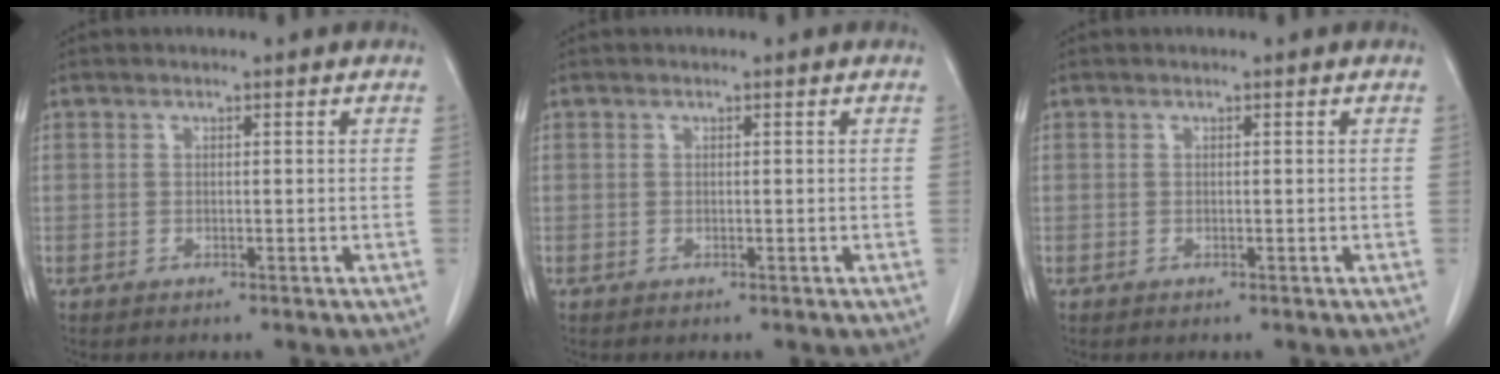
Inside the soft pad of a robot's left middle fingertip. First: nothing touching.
{"total": 0.0}
{"total": 0.0}